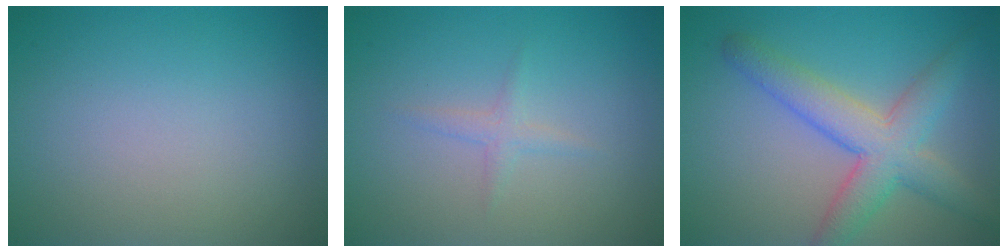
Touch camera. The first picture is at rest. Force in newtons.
{"total": 1.1, "press": 1.1, "slide": 0.0}
{"total": 5.7, "press": 5.7, "slide": 0.1}